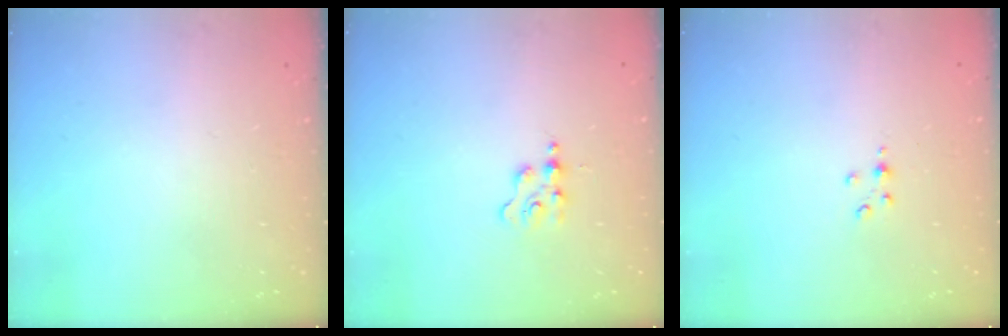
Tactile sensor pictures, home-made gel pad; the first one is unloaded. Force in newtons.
{"total": 1.4, "press": 1.3, "slide": 0.3}
{"total": 3.4, "press": 3.4, "slide": 0.5}